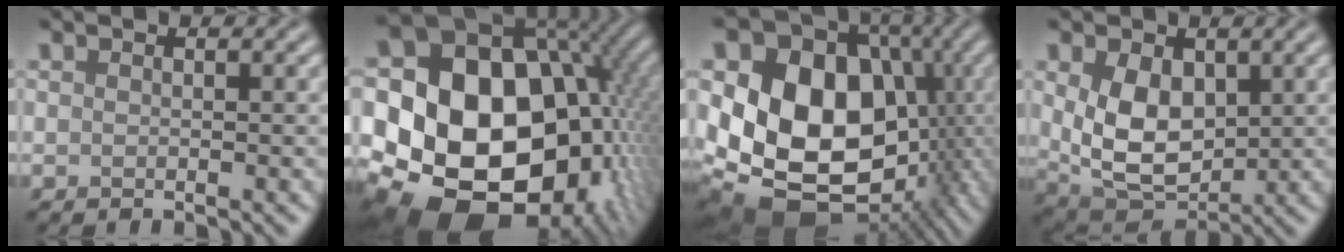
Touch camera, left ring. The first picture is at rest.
{"total": 21.8, "force": [-2.8, 17.0, 13.4], "torque": [-0.217, -0.008, -0.061]}
{"total": 17.6, "force": [-1.4, 14.1, 10.5], "torque": [-0.166, -0.007, -0.015]}
{"total": 7.1, "force": [1.0, 4.8, 5.2], "torque": [-0.109, -0.012, 0.025]}